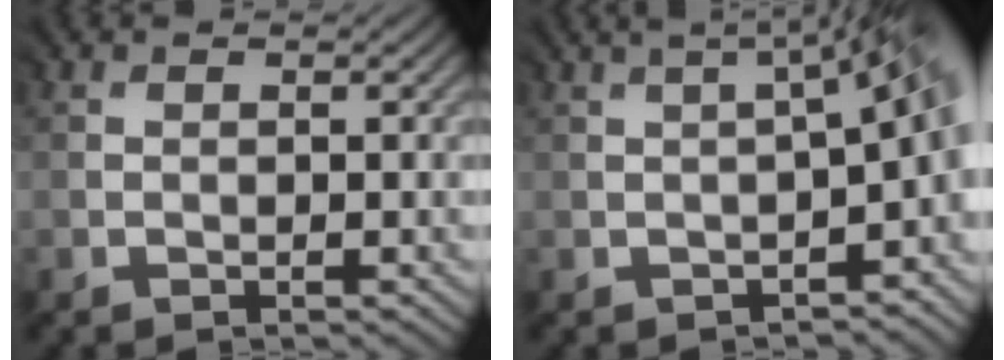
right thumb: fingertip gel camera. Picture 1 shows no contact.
{"total": 7.3, "force": [-0.6, 2.5, 6.9], "torque": [-0.058, 0.006, -0.008]}